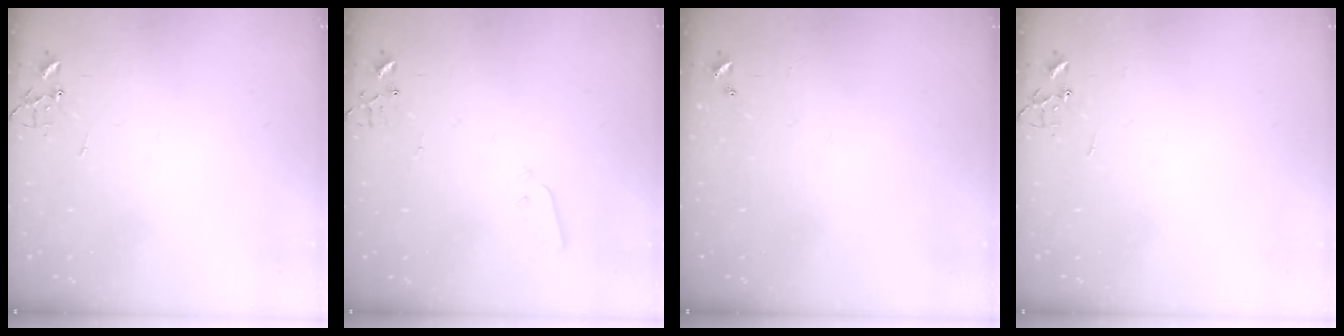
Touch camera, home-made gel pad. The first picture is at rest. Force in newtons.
{"total": 3.0, "press": 3.0, "slide": 0.3}
{"total": 0.0}
{"total": 0.0}